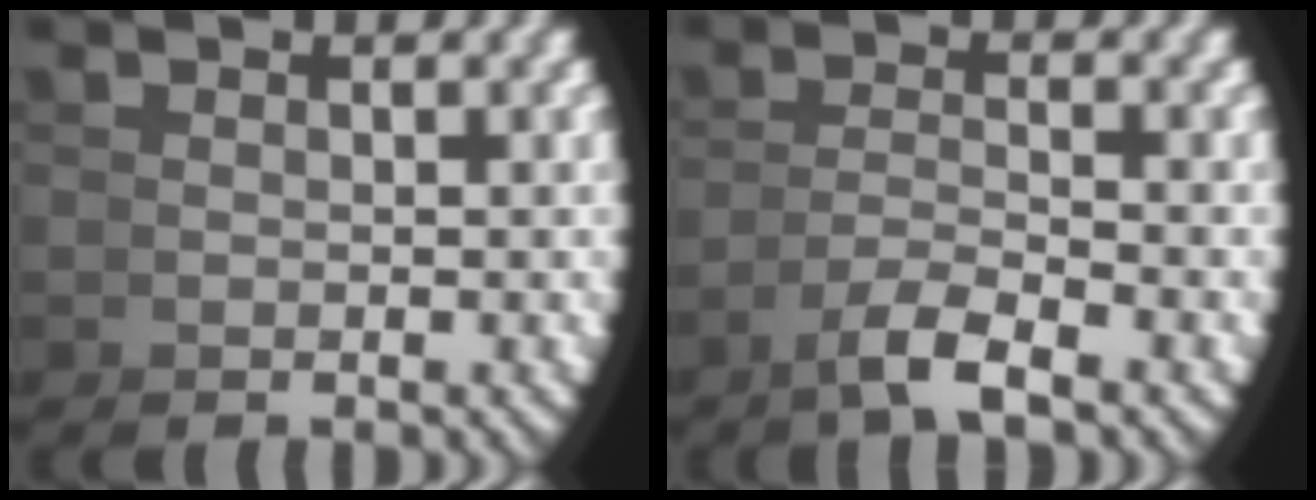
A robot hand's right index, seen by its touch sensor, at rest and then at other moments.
{"total": 2.8, "force": [-1.6, -0.3, 2.2], "torque": [-0.036, -0.003, -0.025]}